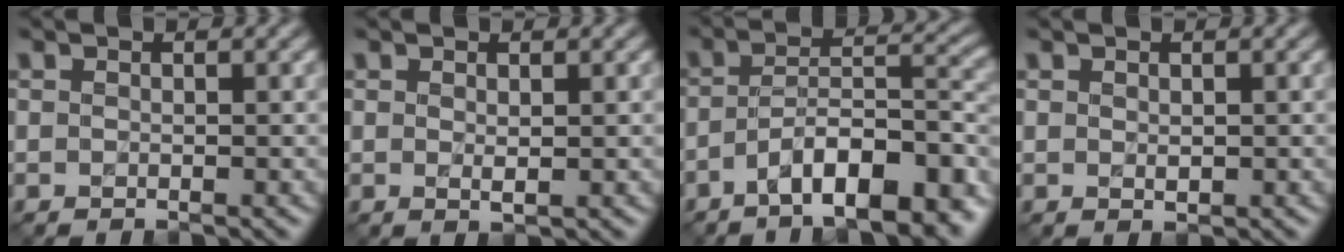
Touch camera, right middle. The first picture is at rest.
{"total": 0.9, "force": [0.7, 0.1, 0.6], "torque": [-0.012, 0.001, 0.012]}
{"total": 10.2, "force": [-5.5, 3.4, 8.0], "torque": [-0.114, 0.010, -0.091]}
{"total": 0.8, "force": [0.6, 0.3, 0.3], "torque": [-0.007, 0.002, 0.012]}